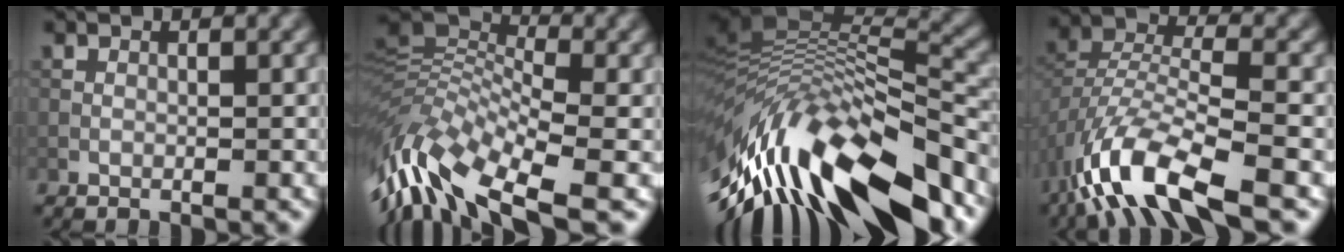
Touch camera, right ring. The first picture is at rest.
{"total": 12.1, "force": [-4.6, 4.8, 10.1], "torque": [-0.213, 0.009, -0.097]}
{"total": 15.3, "force": [-6.2, 5.9, 12.7], "torque": [-0.221, -0.002, -0.101]}
{"total": 10.5, "force": [-6.3, 3.7, 7.6], "torque": [-0.154, -0.006, -0.126]}